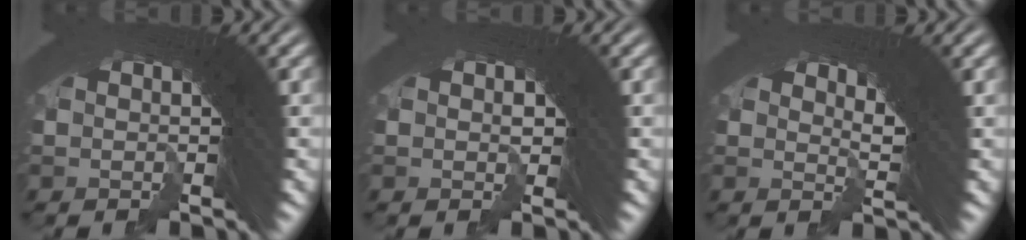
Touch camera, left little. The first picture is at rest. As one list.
[{"total": 0.9, "force": [-0.5, 0.7, 0.3], "torque": [-0.008, -0.007, -0.006]}, {"total": 2.4, "force": [1.3, 0.7, 1.9], "torque": [-0.040, -0.011, 0.025]}]